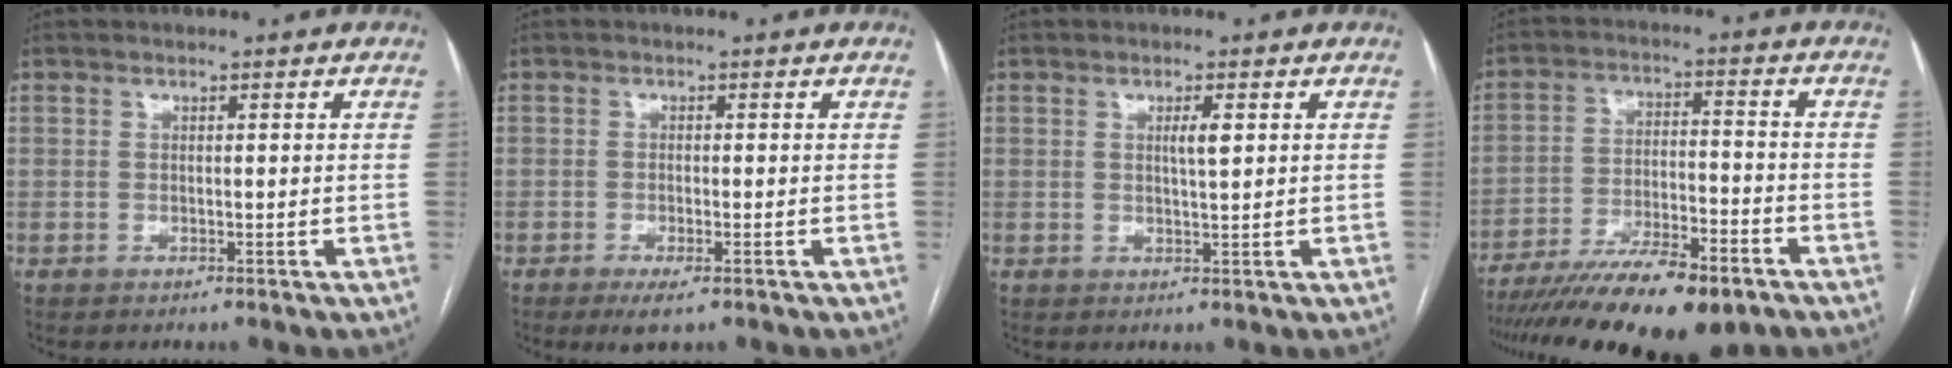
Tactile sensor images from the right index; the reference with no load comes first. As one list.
[{"total": 3.1, "force": [-1.8, 0.7, 2.4], "torque": [-0.041, -0.005, -0.027]}, {"total": 2.2, "force": [0.7, 0.2, 2.1], "torque": [-0.036, -0.001, 0.010]}, {"total": 17.4, "force": [-13.1, 3.8, 10.9], "torque": [-0.167, -0.016, -0.214]}]